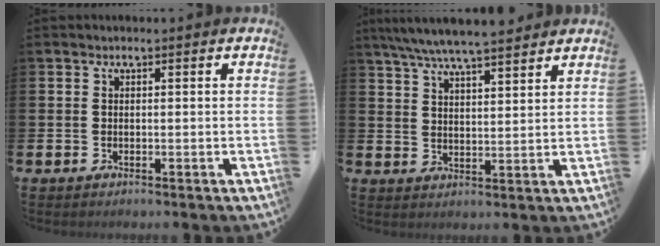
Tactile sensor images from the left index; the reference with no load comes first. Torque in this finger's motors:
{"motor_torque": [1.08, -0.98, 1.05, 0.21]}